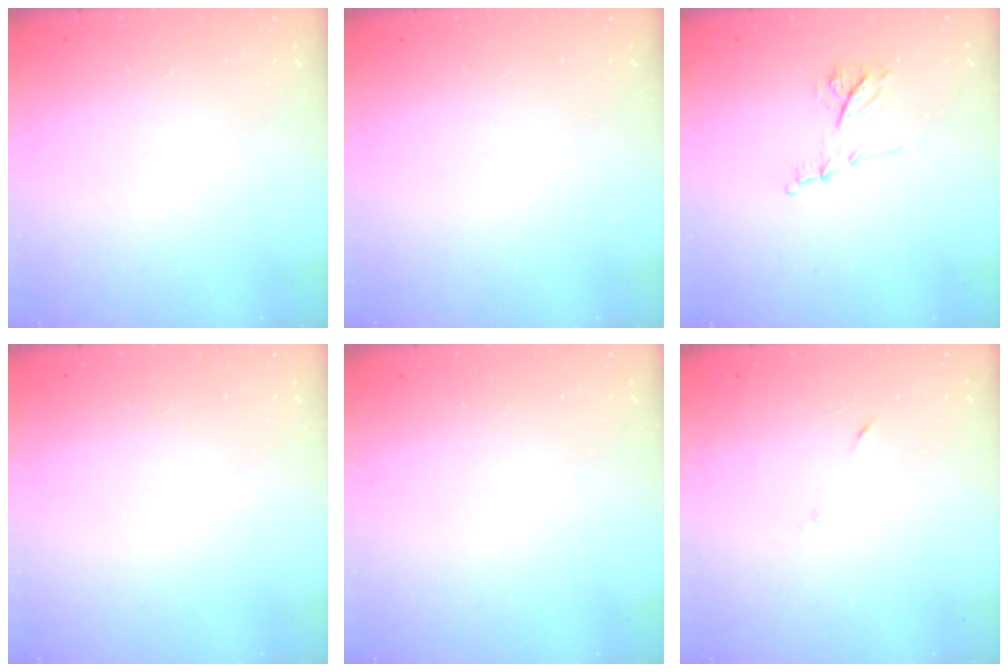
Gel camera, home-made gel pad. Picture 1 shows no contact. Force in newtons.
{"total": 0.0}
{"total": 8.8, "press": 8.7, "slide": 1.0}
{"total": 1.5, "press": 1.5, "slide": 0.1}
{"total": 0.0}
{"total": 3.8, "press": 3.7, "slide": 0.9}